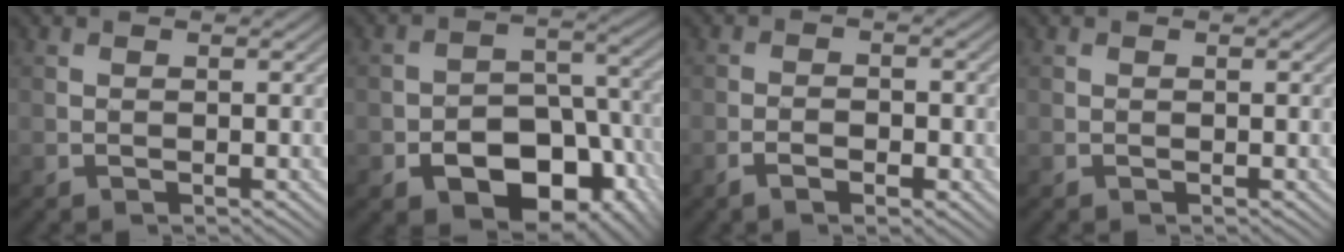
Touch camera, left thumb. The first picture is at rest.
{"total": 13.1, "force": [-6.2, 8.3, 8.0], "torque": [-0.118, -0.015, -0.090]}
{"total": 2.9, "force": [-1.5, 1.2, 2.2], "torque": [-0.039, -0.001, -0.030]}
{"total": 0.0}